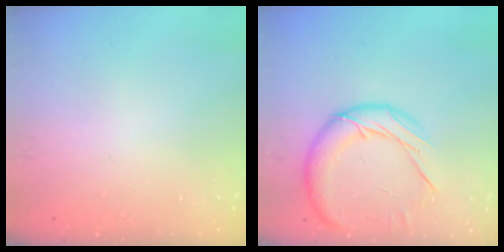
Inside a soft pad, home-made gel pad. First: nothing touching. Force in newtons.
{"total": 14.2, "press": 14.2, "slide": 0.8}